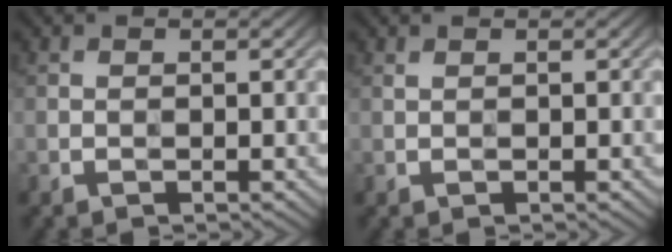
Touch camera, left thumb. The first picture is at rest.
{"total": 0.0}